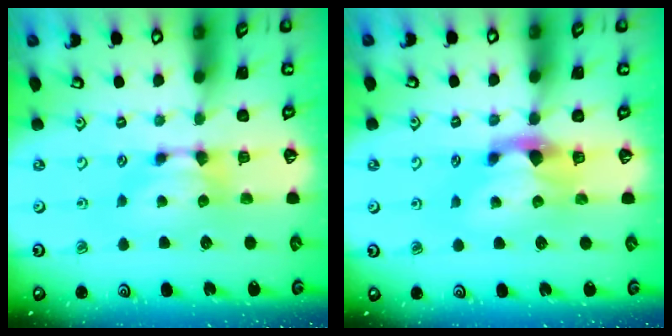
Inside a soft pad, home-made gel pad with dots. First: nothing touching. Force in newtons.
{"total": 2.2, "press": 1.9, "slide": 1.2}